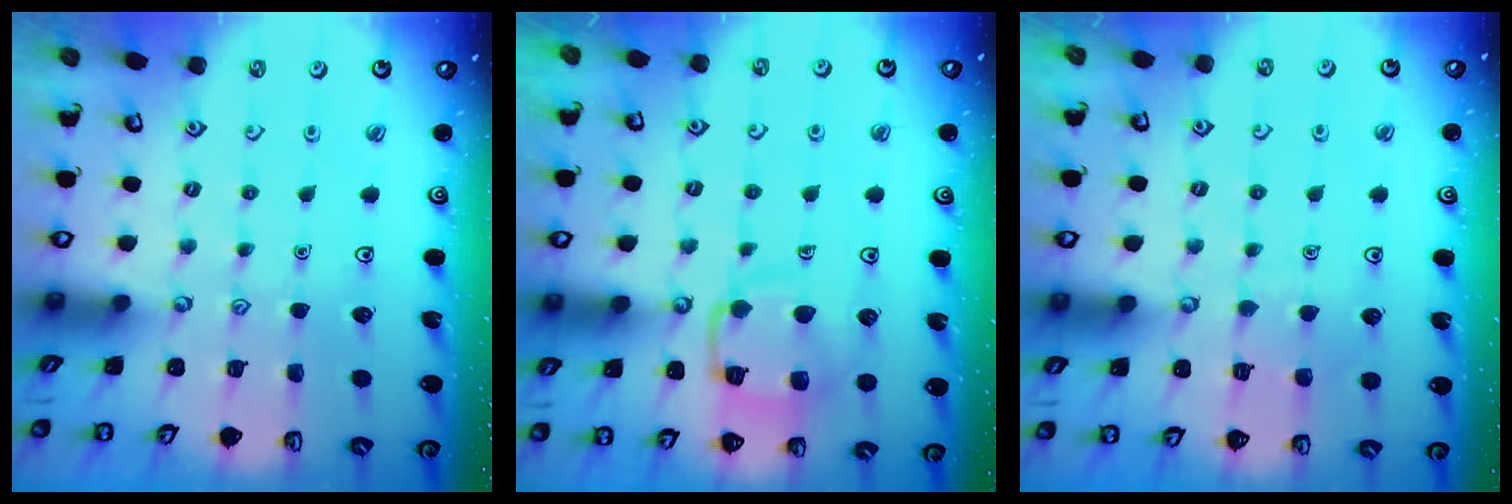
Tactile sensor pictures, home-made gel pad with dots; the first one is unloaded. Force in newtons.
{"total": 12.6, "press": 12.5, "slide": 1.2}
{"total": 4.0, "press": 4.0, "slide": 0.4}